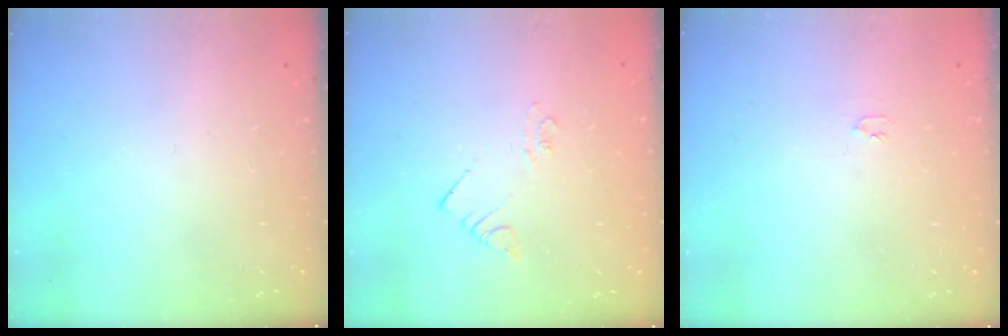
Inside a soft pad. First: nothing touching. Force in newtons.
{"total": 2.2, "press": 2.2, "slide": 0.3}
{"total": 2.9, "press": 2.9, "slide": 0.4}